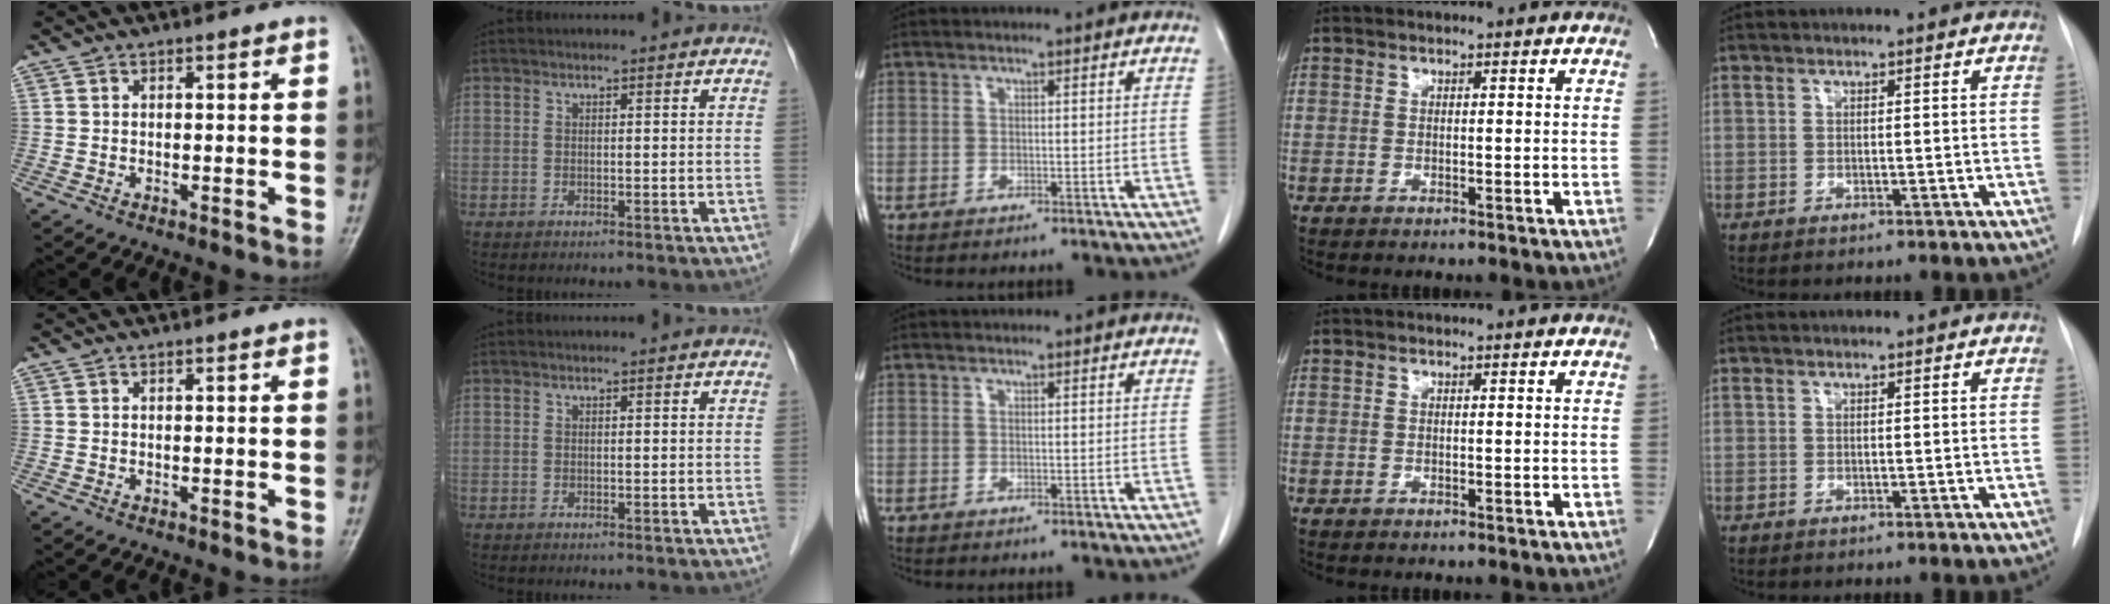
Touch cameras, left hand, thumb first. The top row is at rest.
{}